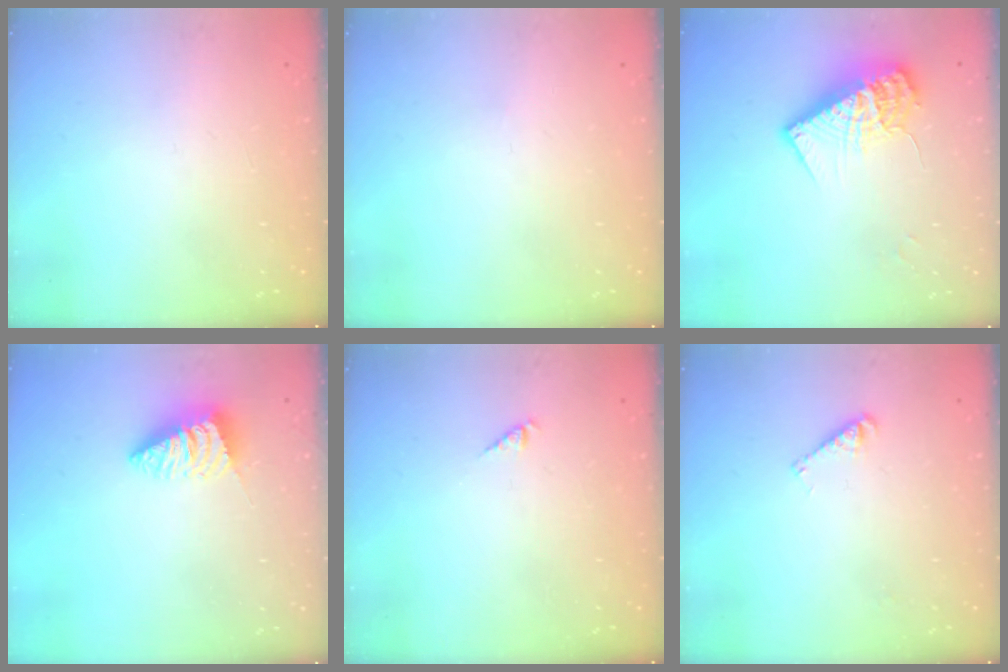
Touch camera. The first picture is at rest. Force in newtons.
{"total": 0.0}
{"total": 13.7, "press": 13.7, "slide": 1.4}
{"total": 2.8, "press": 2.8, "slide": 0.2}
{"total": 2.6, "press": 2.6, "slide": 0.4}
{"total": 3.4, "press": 3.4, "slide": 0.2}